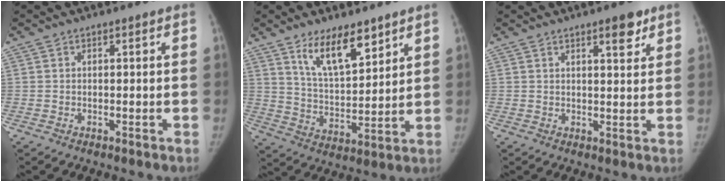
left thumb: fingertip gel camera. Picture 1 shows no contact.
{"total": 11.7, "force": [7.6, 4.5, 7.6], "torque": [-0.107, -0.052, 0.144]}
{"total": 4.5, "force": [2.9, 1.3, 3.2], "torque": [-0.034, -0.017, 0.040]}